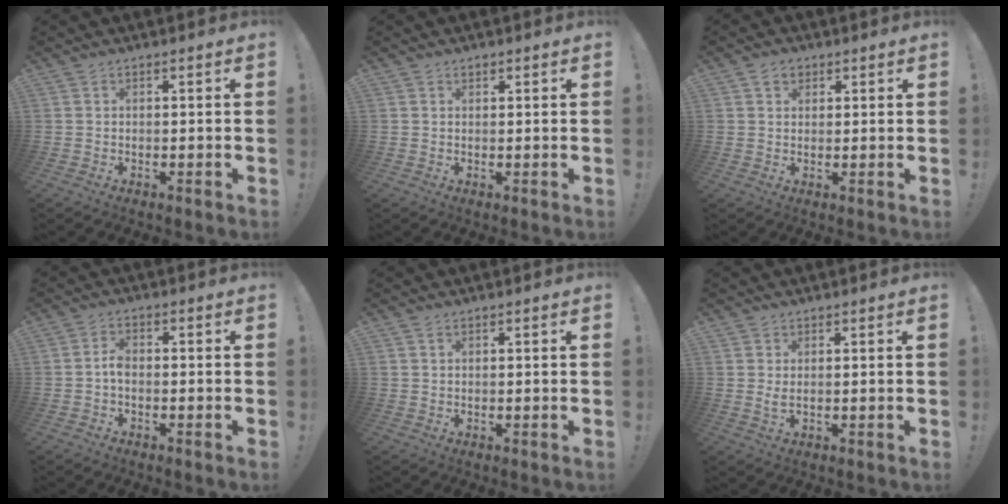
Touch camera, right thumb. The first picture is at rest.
{"total": 0.8, "force": [0.6, 0.4, 0.2], "torque": [-0.001, -0.002, 0.011]}
{"total": 3.6, "force": [1.9, 2.7, 1.4], "torque": [-0.011, -0.004, 0.032]}
{"total": 2.9, "force": [-1.0, 1.3, 2.4], "torque": [-0.044, 0.008, -0.018]}
{"total": 0.7, "force": [0.5, 0.3, 0.3], "torque": [0.000, -0.003, 0.009]}
{"total": 2.2, "force": [0.9, 0.5, 1.9], "torque": [-0.026, -0.005, 0.015]}